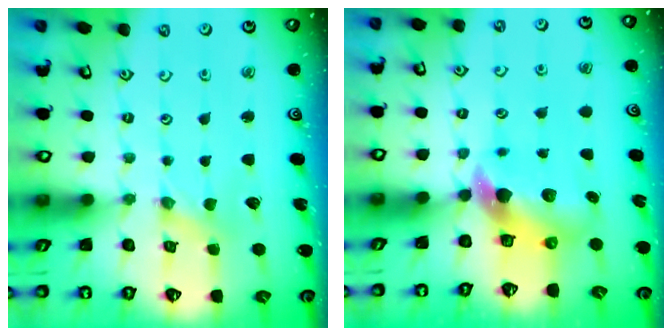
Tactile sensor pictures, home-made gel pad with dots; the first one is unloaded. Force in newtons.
{"total": 7.6, "press": 7.5, "slide": 1.1}